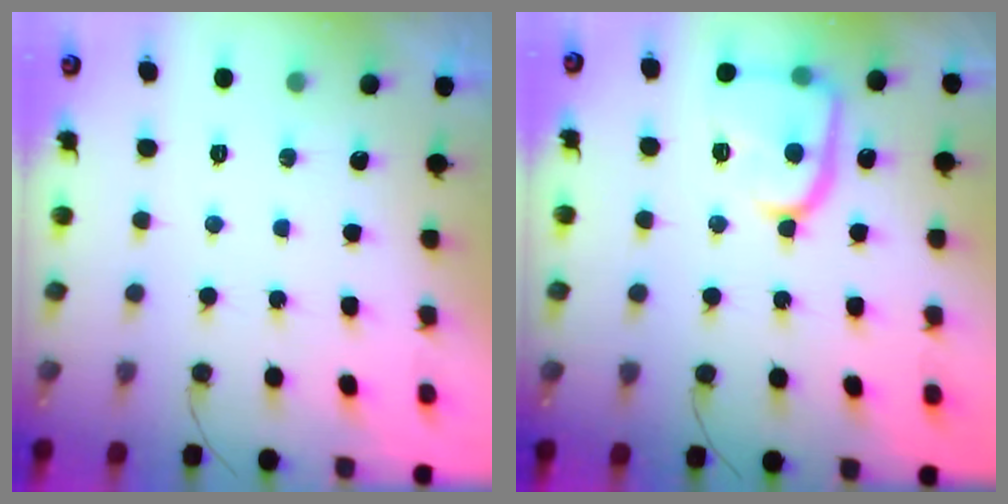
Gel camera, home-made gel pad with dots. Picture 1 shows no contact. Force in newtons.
{"total": 15.8, "press": 15.7, "slide": 1.3}